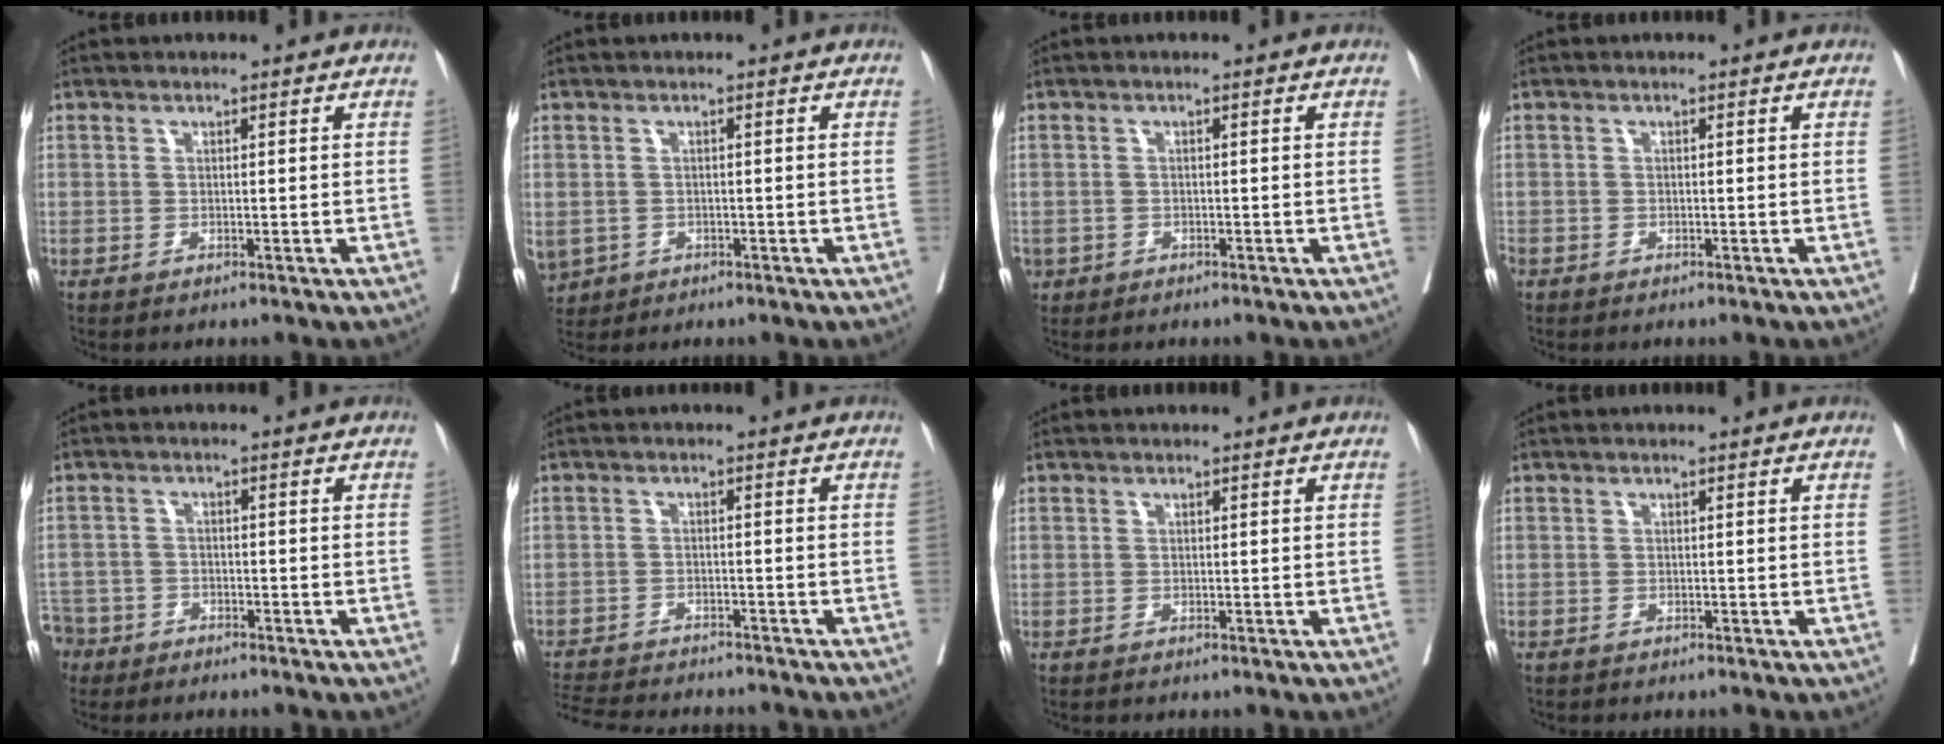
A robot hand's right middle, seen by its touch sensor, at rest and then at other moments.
{"total": 7.5, "force": [-3.0, 6.4, 2.7], "torque": [-0.081, -0.003, -0.041]}
{"total": 2.5, "force": [-1.5, 1.9, 0.7], "torque": [-0.016, -0.002, -0.027]}
{"total": 2.5, "force": [-1.4, 1.6, 1.3], "torque": [-0.049, -0.002, -0.025]}
{"total": 7.1, "force": [-5.4, 4.5, 0.8], "torque": [-0.032, -0.003, -0.103]}
{"total": 11.9, "force": [-11.1, 2.1, 3.9], "torque": [-0.073, -0.007, -0.159]}
{"total": 0.0}
{"total": 0.7, "force": [-0.7, 0.2, 0.1], "torque": [-0.007, -0.001, -0.013]}